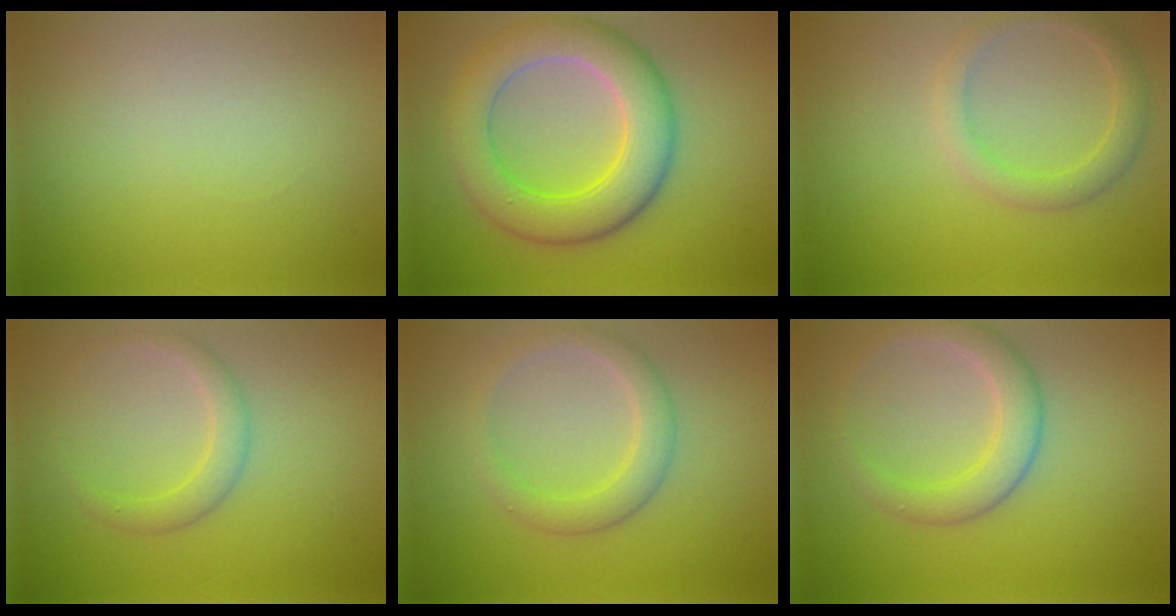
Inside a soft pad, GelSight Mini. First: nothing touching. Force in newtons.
{"total": 7.6, "press": 7.6, "slide": 0.2}
{"total": 2.5, "press": 2.5, "slide": 0.2}
{"total": 2.0, "press": 2.0, "slide": 0.2}
{"total": 2.9, "press": 2.9, "slide": 0.4}
{"total": 3.6, "press": 3.6, "slide": 0.1}